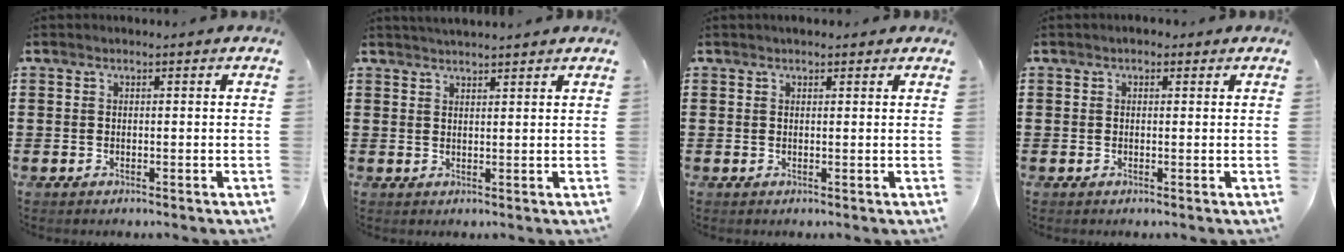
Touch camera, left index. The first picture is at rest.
{"total": 2.0, "force": [1.9, -0.2, 0.3], "torque": [-0.010, -0.002, 0.037]}
{"total": 1.1, "force": [0.9, 0.4, 0.5], "torque": [-0.009, 0.005, 0.016]}
{"total": 0.8, "force": [0.3, 0.6, 0.5], "torque": [-0.011, 0.006, 0.005]}